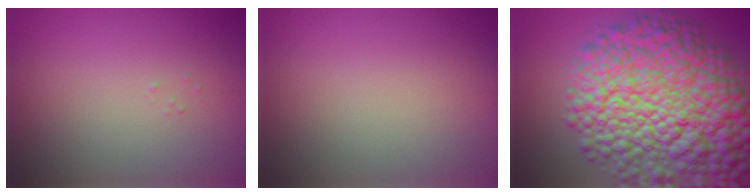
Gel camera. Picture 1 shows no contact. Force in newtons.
{"total": 0.0}
{"total": 16.7, "press": 16.7, "slide": 0.5}